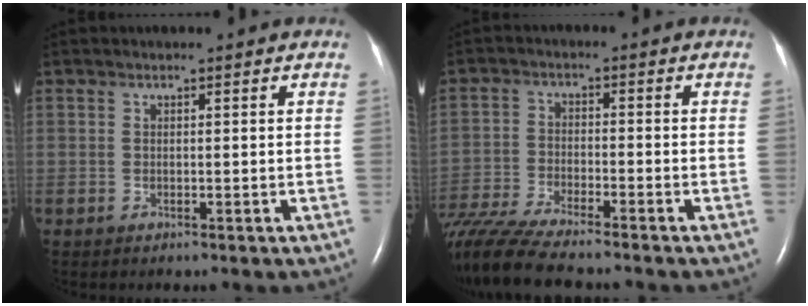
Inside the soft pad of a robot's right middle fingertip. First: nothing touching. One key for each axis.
{"total": 11.8, "fx": -10.3, "fy": 0.6, "fz": 5.7, "tx": -0.106, "ty": -0.027, "tz": -0.178}